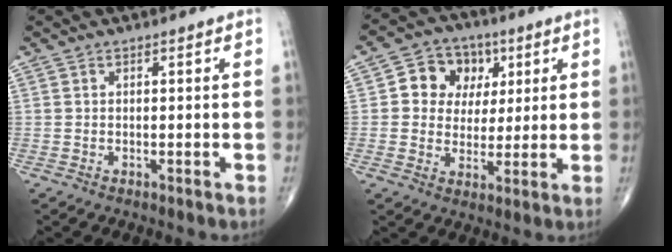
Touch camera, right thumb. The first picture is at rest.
{"total": 10.0, "force": [2.9, 8.5, 4.5], "torque": [-0.021, -0.001, 0.044]}